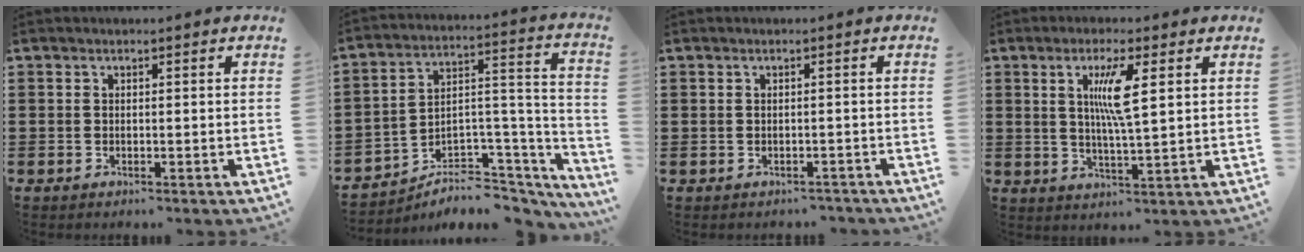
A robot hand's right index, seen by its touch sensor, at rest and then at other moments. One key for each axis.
{"total": 4.3, "fx": -3.1, "fy": 2.8, "fz": 1.0, "tx": -0.025, "ty": -0.010, "tz": -0.058}
{"total": 0.9, "fx": -0.7, "fy": 0.6, "fz": 0.0, "tx": -0.003, "ty": 0.002, "tz": -0.016}
{"total": 6.5, "fx": 2.0, "fy": 0.9, "fz": 6.1, "tx": -0.118, "ty": -0.002, "tz": 0.028}